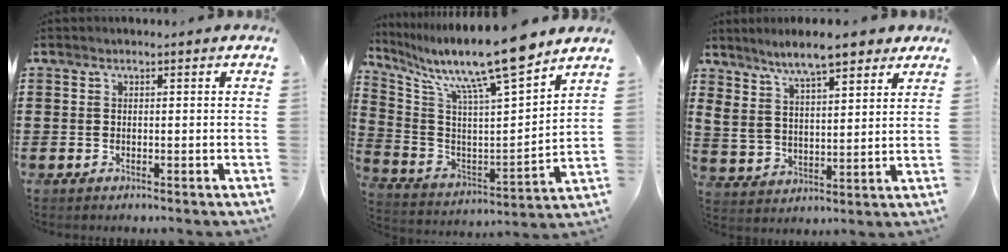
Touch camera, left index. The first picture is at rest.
{"total": 13.5, "force": [11.0, 0.8, 7.8], "torque": [-0.163, -0.079, 0.177]}
{"total": 8.1, "force": [6.8, 1.9, 4.0], "torque": [-0.101, -0.015, 0.120]}